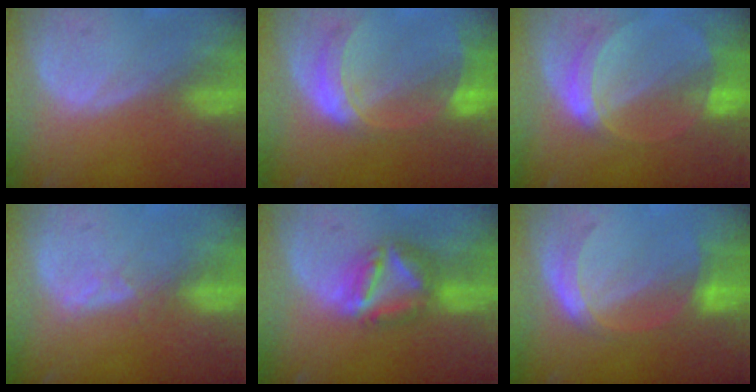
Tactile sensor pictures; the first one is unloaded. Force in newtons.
{"total": 7.6, "press": 6.6, "slide": 3.8}
{"total": 6.4, "press": 5.7, "slide": 2.9}
{"total": 2.0, "press": 1.9, "slide": 0.7}
{"total": 7.5, "press": 6.5, "slide": 3.9}
{"total": 5.1, "press": 5.0, "slide": 0.7}